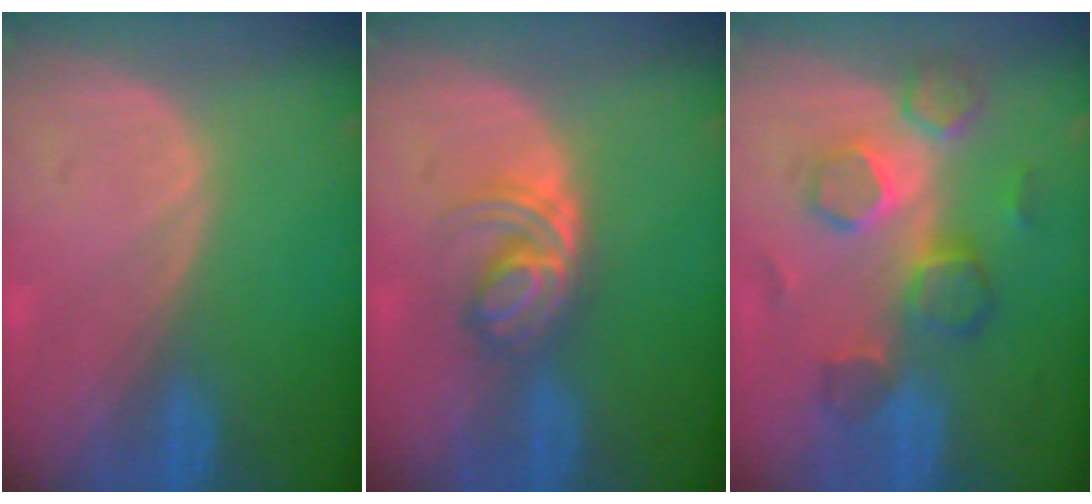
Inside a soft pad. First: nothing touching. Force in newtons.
{"total": 5.8, "press": 5.0, "slide": 2.9}
{"total": 8.0, "press": 7.8, "slide": 1.7}